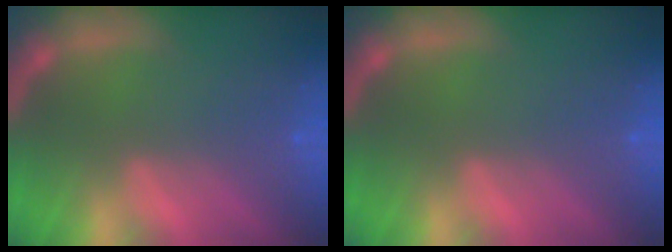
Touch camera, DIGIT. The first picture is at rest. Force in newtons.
{"total": 0.0}